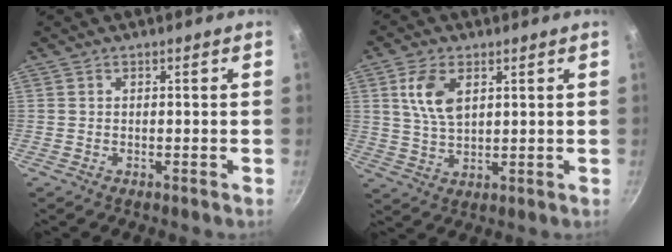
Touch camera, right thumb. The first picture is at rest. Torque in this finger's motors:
{"motor_torque": [1.05, 1.17, 0.97, 0.15, 0.12]}